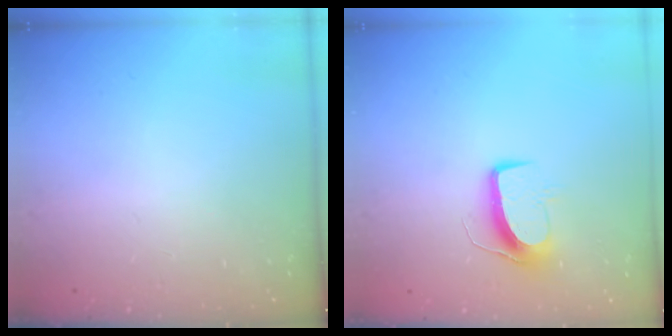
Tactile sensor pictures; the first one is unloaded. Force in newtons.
{"total": 10.4, "press": 10.4, "slide": 0.4}